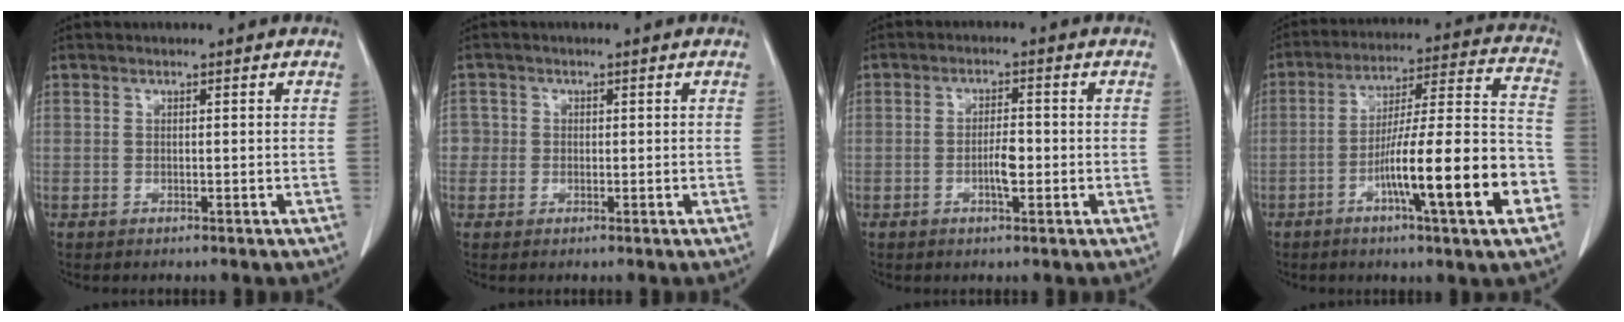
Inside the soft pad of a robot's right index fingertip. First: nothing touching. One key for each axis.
{"total": 2.4, "fx": -0.1, "fy": 2.4, "fz": 0.0, "tx": 0.015, "ty": 0.008, "tz": -0.005}
{"total": 3.5, "fx": -0.9, "fy": 0.9, "fz": 3.3, "tx": -0.060, "ty": 0.002, "tz": -0.014}
{"total": 18.3, "fx": -6.7, "fy": 0.9, "fz": 17.0, "tx": -0.251, "ty": 0.008, "tz": -0.103}